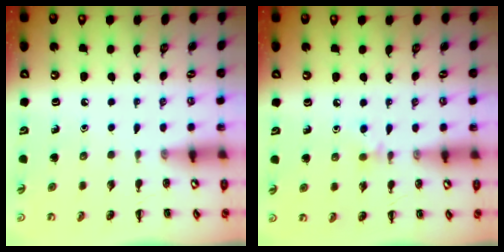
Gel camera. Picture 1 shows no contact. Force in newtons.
{"total": 4.0, "press": 3.7, "slide": 1.6}